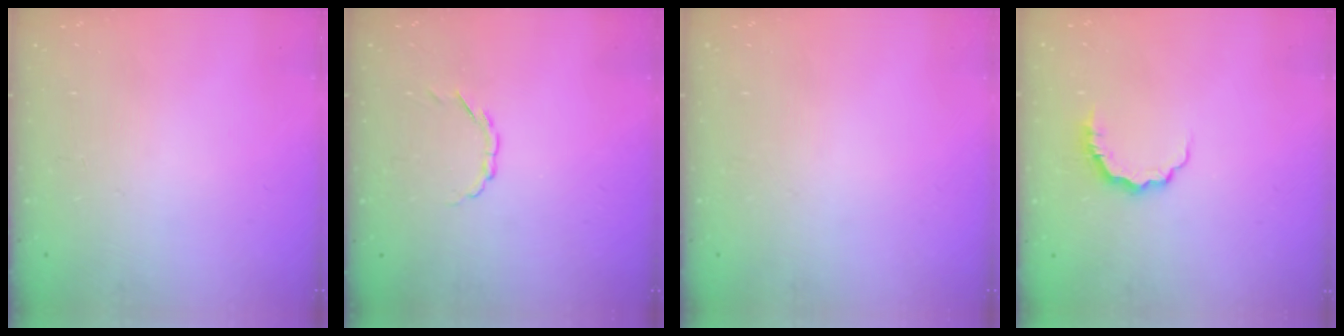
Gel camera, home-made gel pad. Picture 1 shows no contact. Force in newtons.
{"total": 2.6, "press": 2.4, "slide": 0.9}
{"total": 0.0}
{"total": 6.3, "press": 6.2, "slide": 1.0}